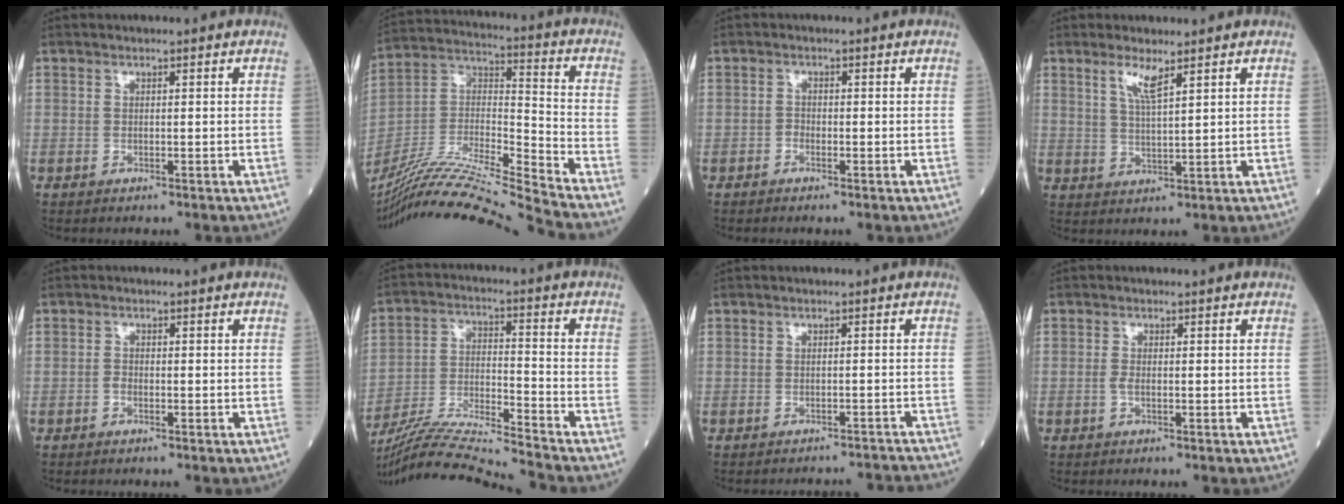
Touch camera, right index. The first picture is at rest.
{"total": 22.6, "force": [-20.5, -2.2, 9.2], "torque": [-0.203, -0.017, -0.365]}
{"total": 0.9, "force": [-0.6, 0.5, 0.4], "torque": [-0.001, 0.005, -0.013]}
{"total": 3.9, "force": [2.4, 0.1, 3.0], "torque": [-0.064, -0.006, 0.048]}
{"total": 0.9, "force": [-0.5, 0.5, 0.5], "torque": [-0.006, 0.004, -0.009]}
{"total": 16.0, "force": [-15.0, -2.2, 5.2], "torque": [-0.095, -0.002, -0.263]}
{"total": 7.8, "force": [-7.8, 0.4, 0.5], "torque": [0.002, 0.005, -0.081]}
{"total": 1.1, "force": [-0.3, 0.4, 1.0], "torque": [-0.020, 0.002, -0.006]}